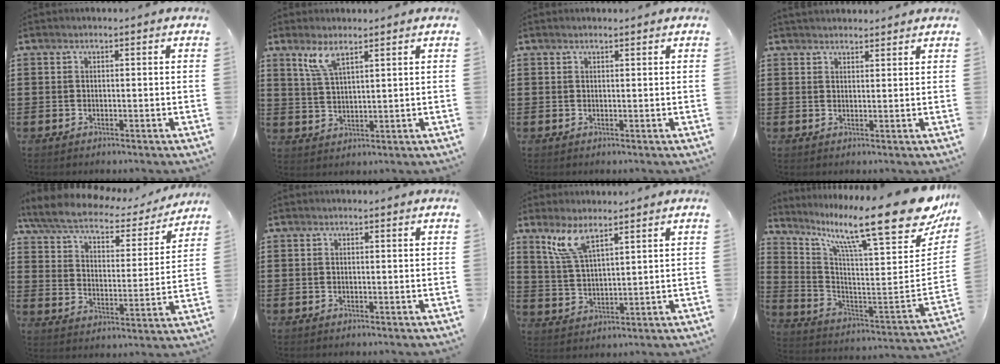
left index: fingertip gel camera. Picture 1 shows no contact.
{"total": 4.7, "force": [3.2, 1.1, 3.3], "torque": [-0.074, 0.003, 0.059]}
{"total": 0.6, "force": [0.5, 0.0, 0.3], "torque": [-0.008, -0.002, 0.010]}
{"total": 1.9, "force": [1.9, 0.2, 0.0], "torque": [-0.004, 0.000, 0.037]}
{"total": 5.4, "force": [4.6, 1.2, 2.6], "torque": [-0.072, -0.032, 0.074]}
{"total": 0.0}
{"total": 6.7, "force": [4.6, 1.7, 4.6], "torque": [-0.104, -0.001, 0.082]}
{"total": 16.3, "force": [11.4, 1.4, 11.6], "torque": [-0.216, -0.091, 0.179]}